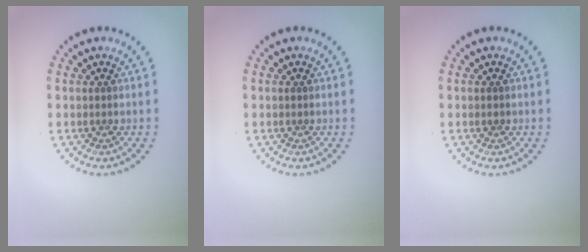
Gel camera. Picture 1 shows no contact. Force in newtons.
{"total": 0.0}
{"total": 0.5, "press": 0.5, "slide": 0.2}